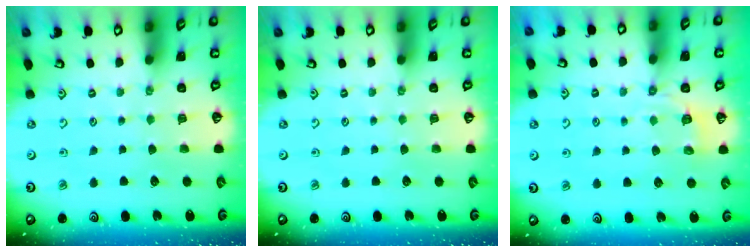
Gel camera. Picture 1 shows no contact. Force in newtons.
{"total": 0.0}
{"total": 4.2, "press": 3.6, "slide": 2.2}